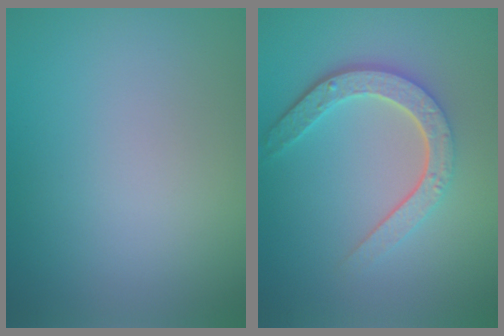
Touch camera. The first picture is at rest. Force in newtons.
{"total": 4.8, "press": 3.6, "slide": 3.2}